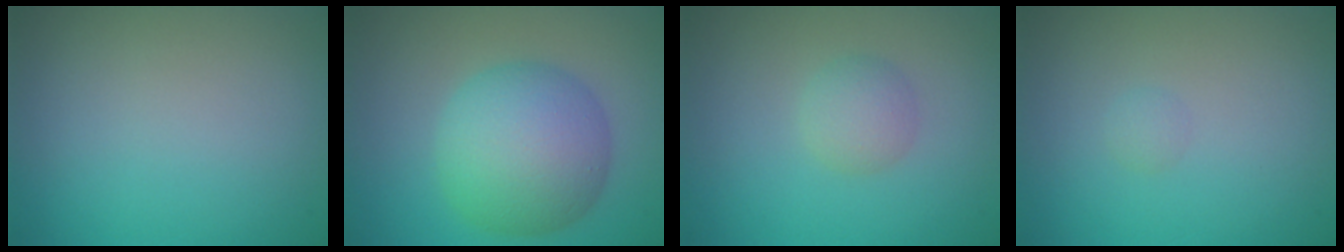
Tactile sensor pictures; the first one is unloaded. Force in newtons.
{"total": 7.9, "press": 7.9, "slide": 0.1}
{"total": 1.9, "press": 1.9, "slide": 0.1}
{"total": 0.6, "press": 0.6, "slide": 0.1}